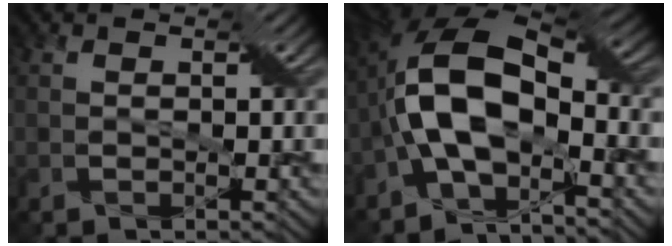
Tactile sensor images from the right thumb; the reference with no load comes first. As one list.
[{"total": 12.2, "force": [-2.2, 6.3, 10.2], "torque": [-0.186, 0.013, -0.056]}]